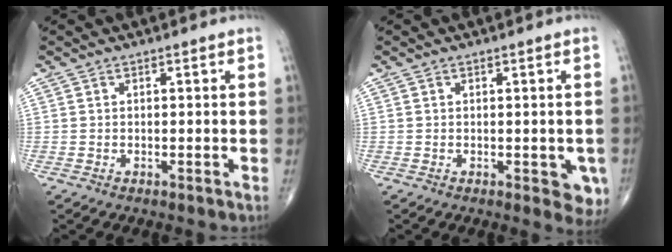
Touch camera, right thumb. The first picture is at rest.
{"total": 4.8, "force": [-1.3, 2.4, 4.0], "torque": [-0.021, -0.004, -0.014]}